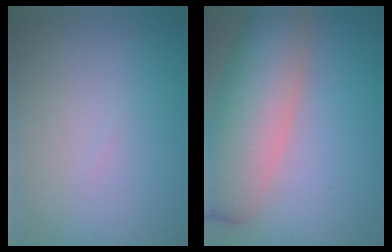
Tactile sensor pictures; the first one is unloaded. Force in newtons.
{"total": 9.1, "press": 9.1, "slide": 0.4}